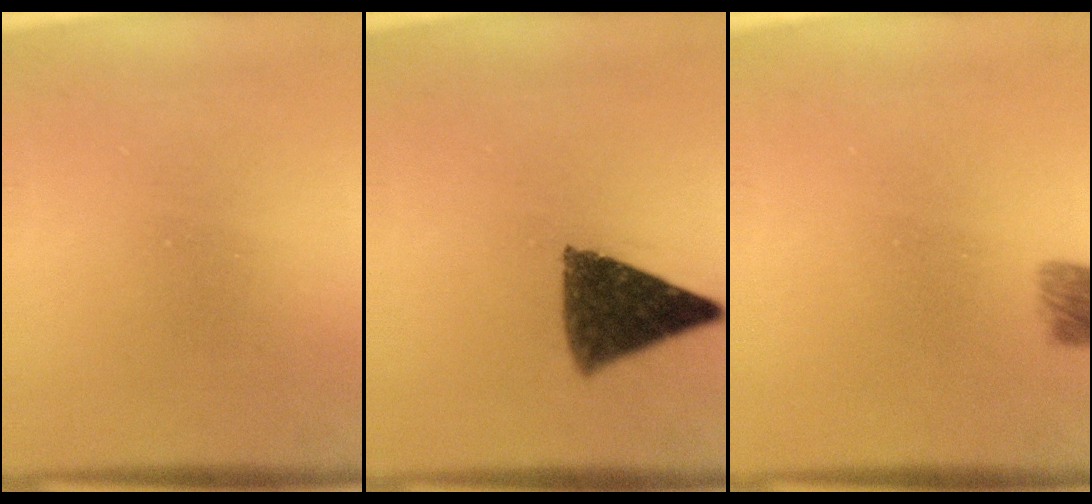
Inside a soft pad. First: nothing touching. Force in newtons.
{"total": 10.1}
{"total": 4.5}